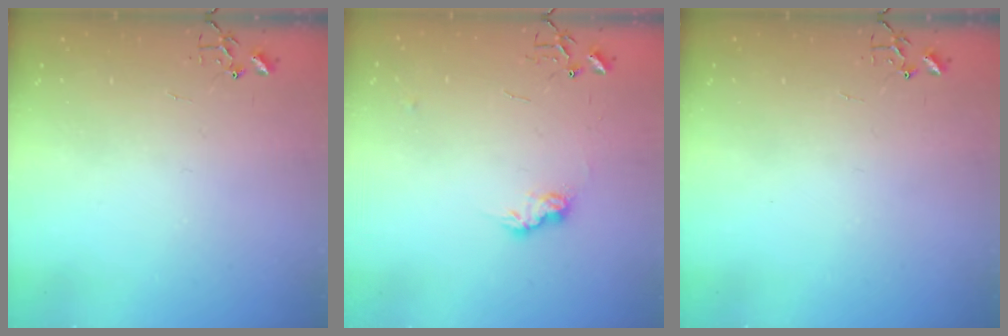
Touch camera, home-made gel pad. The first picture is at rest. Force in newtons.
{"total": 8.1, "press": 8.1, "slide": 0.3}
{"total": 0.0}